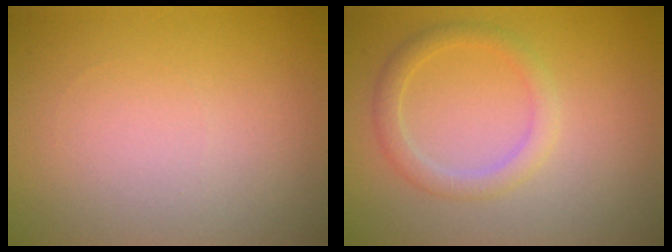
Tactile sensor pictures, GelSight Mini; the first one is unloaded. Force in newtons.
{"total": 2.2, "press": 2.1, "slide": 0.2}